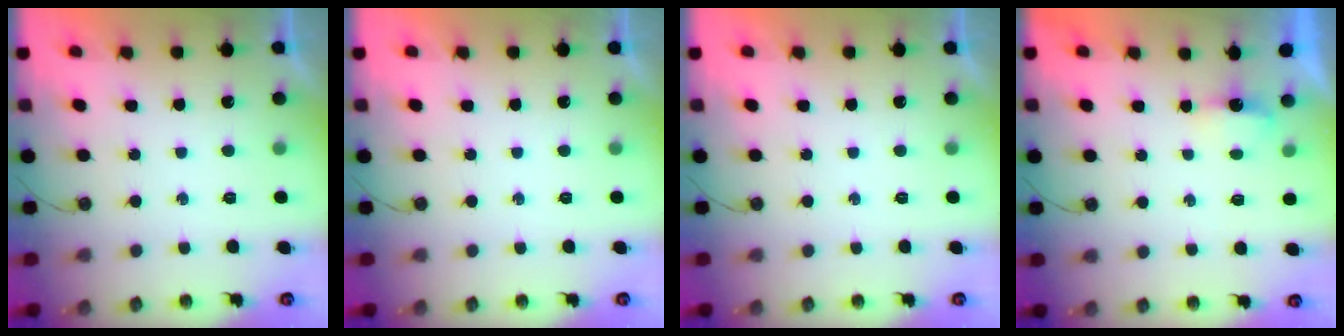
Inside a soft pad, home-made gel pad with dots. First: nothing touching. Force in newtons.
{"total": 0.0}
{"total": 0.0}
{"total": 2.9, "press": 2.8, "slide": 0.6}